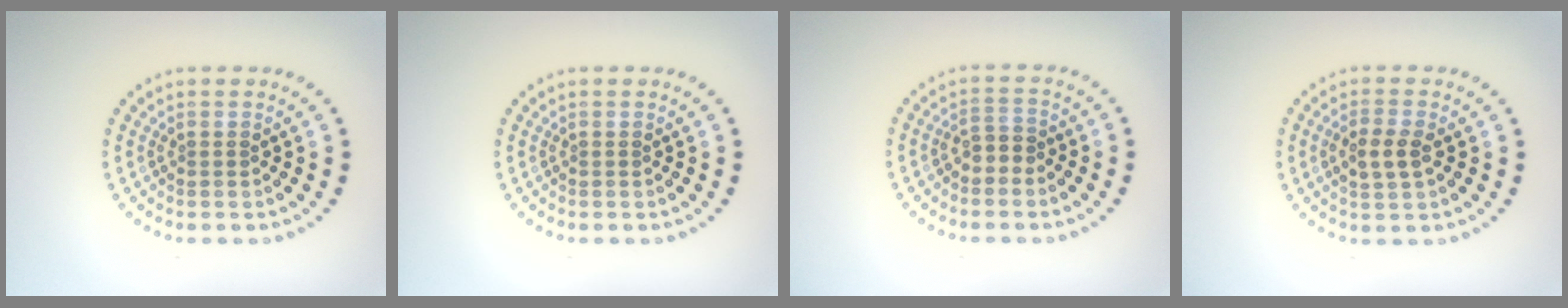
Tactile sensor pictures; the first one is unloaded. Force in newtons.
{"total": 0.0}
{"total": 1.6, "press": 1.4, "slide": 0.7}
{"total": 2.4, "press": 2.3, "slide": 0.6}